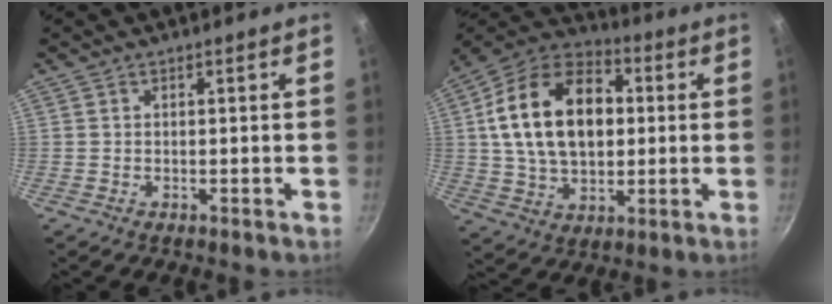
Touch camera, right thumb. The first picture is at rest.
{"total": 21.3, "force": [2.8, 14.2, 15.7], "torque": [-0.245, 0.021, 0.040]}